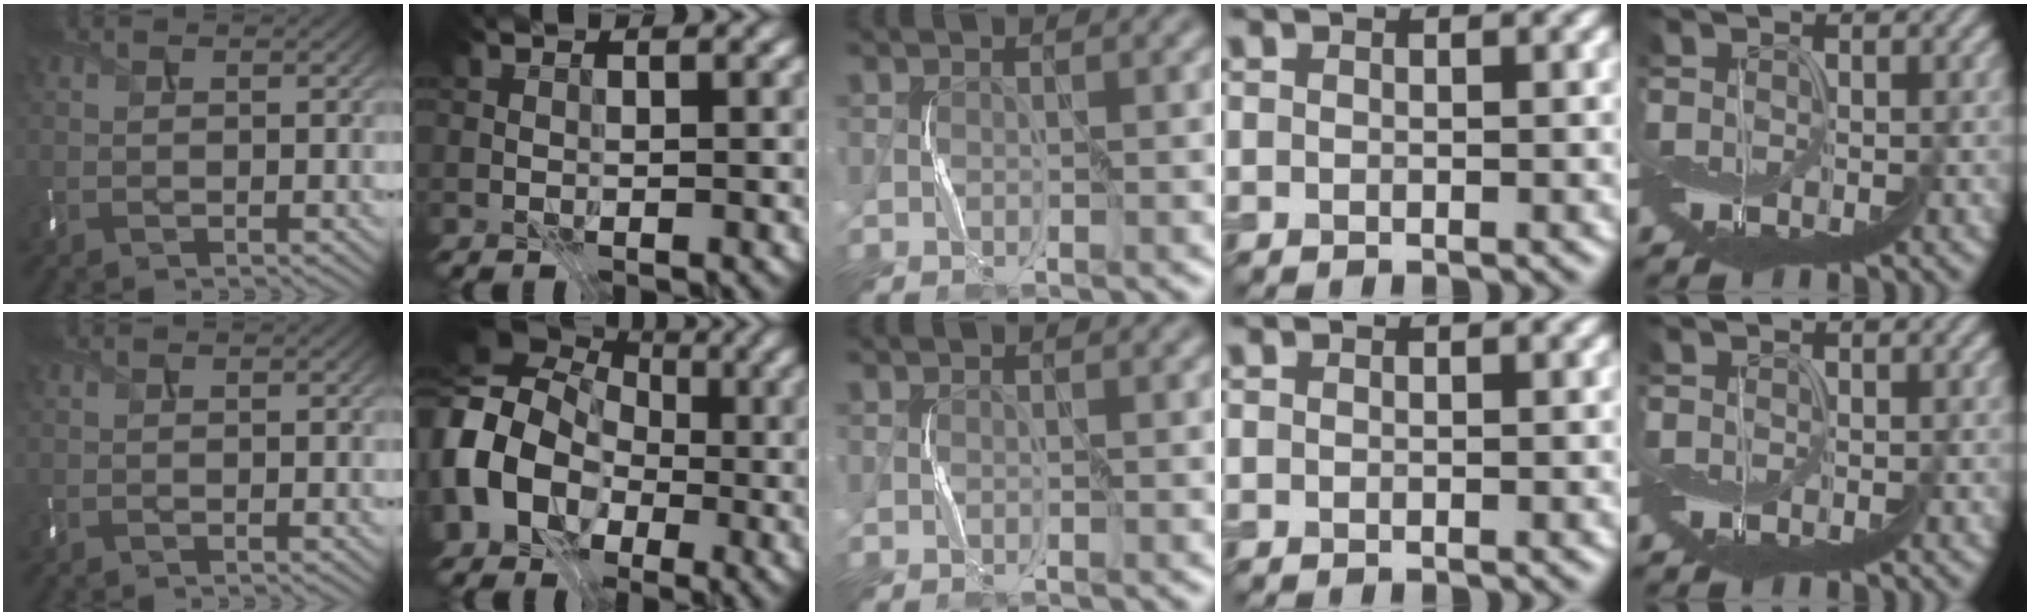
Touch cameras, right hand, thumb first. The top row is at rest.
{"index": {"total": 12.5, "force": [-1.3, 10.3, 6.9], "torque": [-0.155, -0.010, -0.054]}}